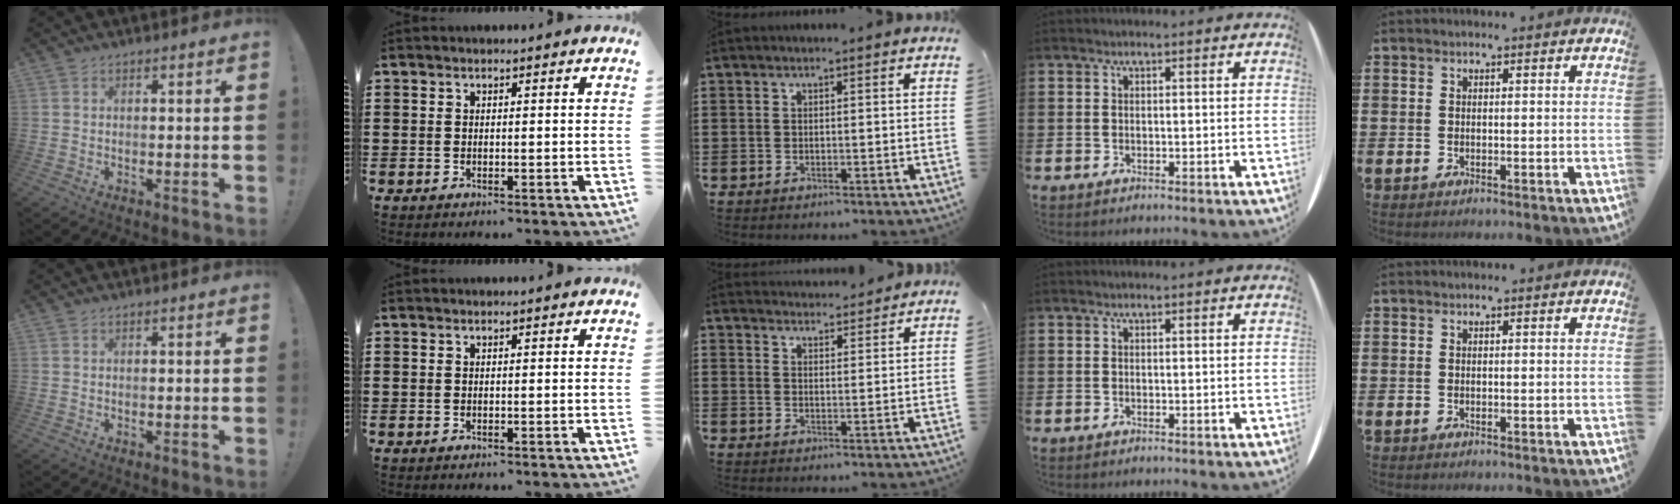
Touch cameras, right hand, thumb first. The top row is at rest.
{"middle": {"total": 3.1, "force": [3.0, -0.1, -0.5], "torque": [0.002, -0.013, 0.056]}}